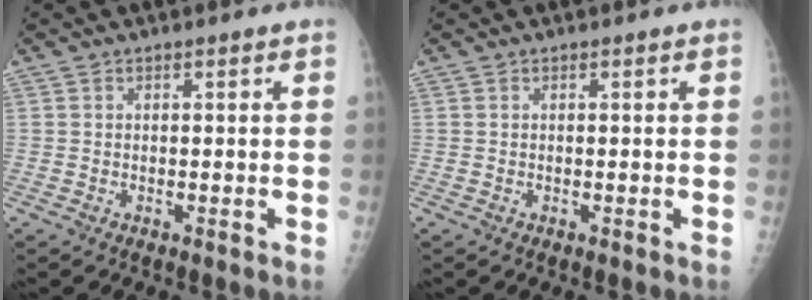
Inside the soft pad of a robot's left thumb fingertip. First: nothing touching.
{"total": 0.0}